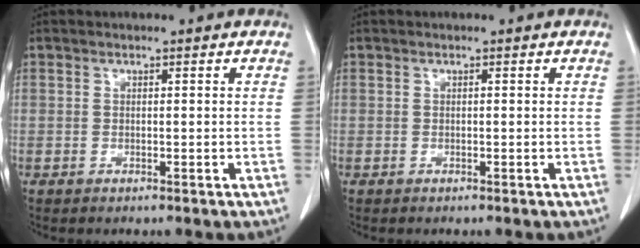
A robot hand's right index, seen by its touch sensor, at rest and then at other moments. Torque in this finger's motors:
{"motor_torque": [0.07, -0.02, 0.04, 0.01]}